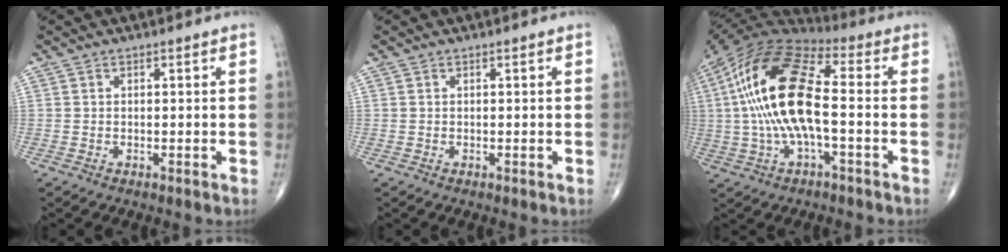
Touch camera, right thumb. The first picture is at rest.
{"total": 0.0}
{"total": 19.7, "force": [-0.3, 7.5, 18.2], "torque": [-0.376, 0.034, -0.013]}